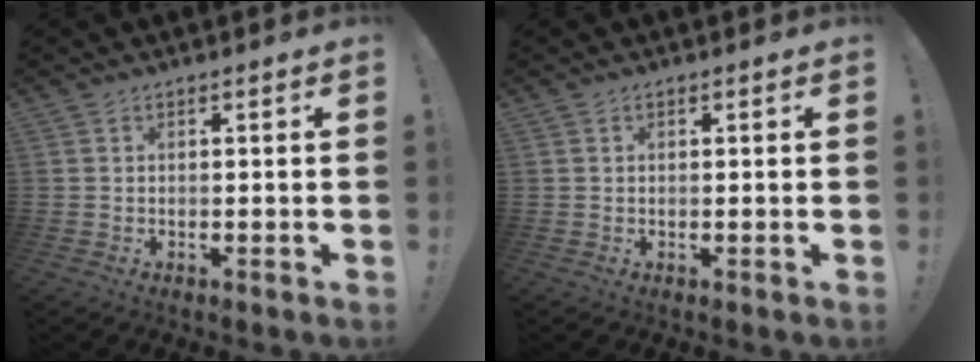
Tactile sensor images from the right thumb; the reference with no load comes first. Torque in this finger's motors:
{"motor_torque": [-0.01, -0.63, -0.05, 0.15, 0.07]}